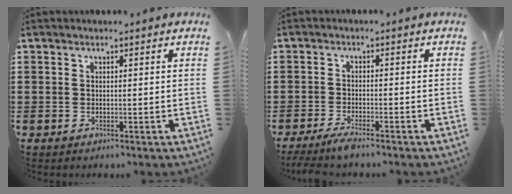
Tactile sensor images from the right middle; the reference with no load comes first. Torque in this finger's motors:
{"motor_torque": [1.25, 0.36, 0.12, 0.09]}